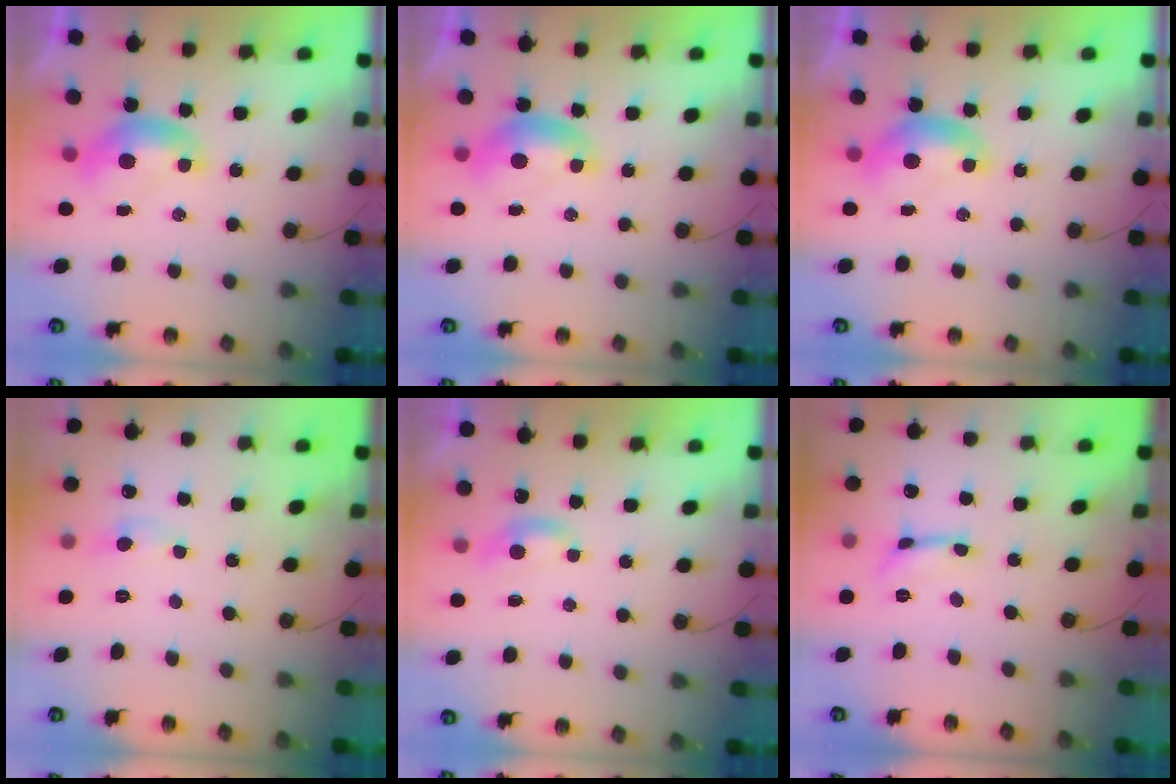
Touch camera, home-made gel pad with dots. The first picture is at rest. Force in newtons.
{"total": 0.0}
{"total": 0.0}
{"total": 0.6, "press": 0.2, "slide": 0.5}
{"total": 2.4, "press": 2.4, "slide": 0.4}
{"total": 1.2, "press": 1.1, "slide": 0.3}